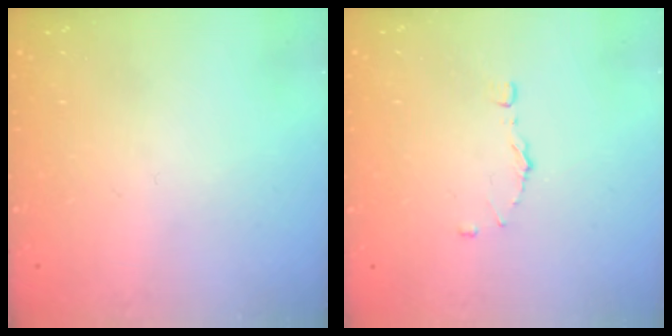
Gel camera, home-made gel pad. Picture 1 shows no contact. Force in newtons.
{"total": 5.3, "press": 5.3, "slide": 0.5}